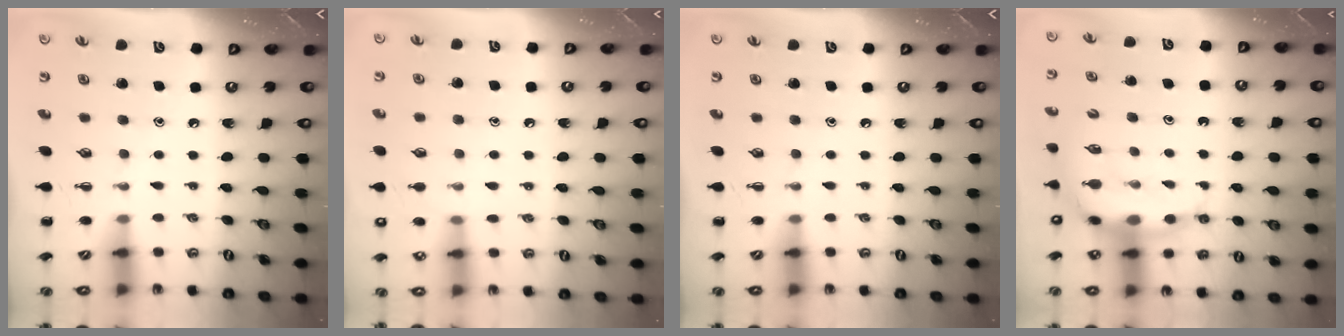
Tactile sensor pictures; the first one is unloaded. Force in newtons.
{"total": 7.4, "press": 7.0, "slide": 2.4}
{"total": 0.0}
{"total": 8.7, "press": 8.6, "slide": 1.2}